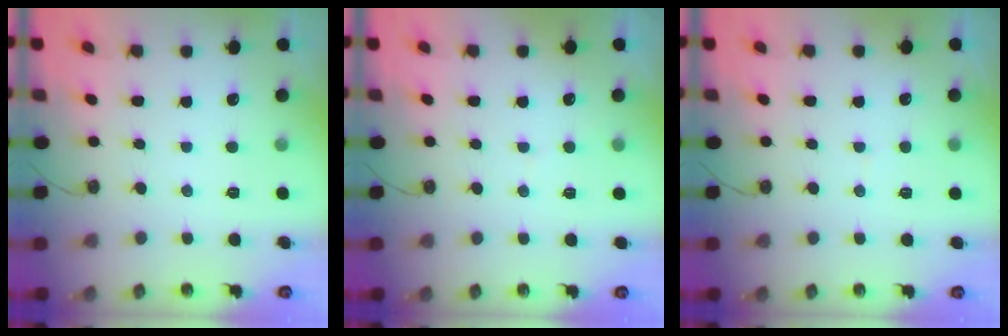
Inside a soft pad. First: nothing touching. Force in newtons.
{"total": 2.7, "press": 2.6, "slide": 0.2}
{"total": 2.8, "press": 2.8, "slide": 0.3}